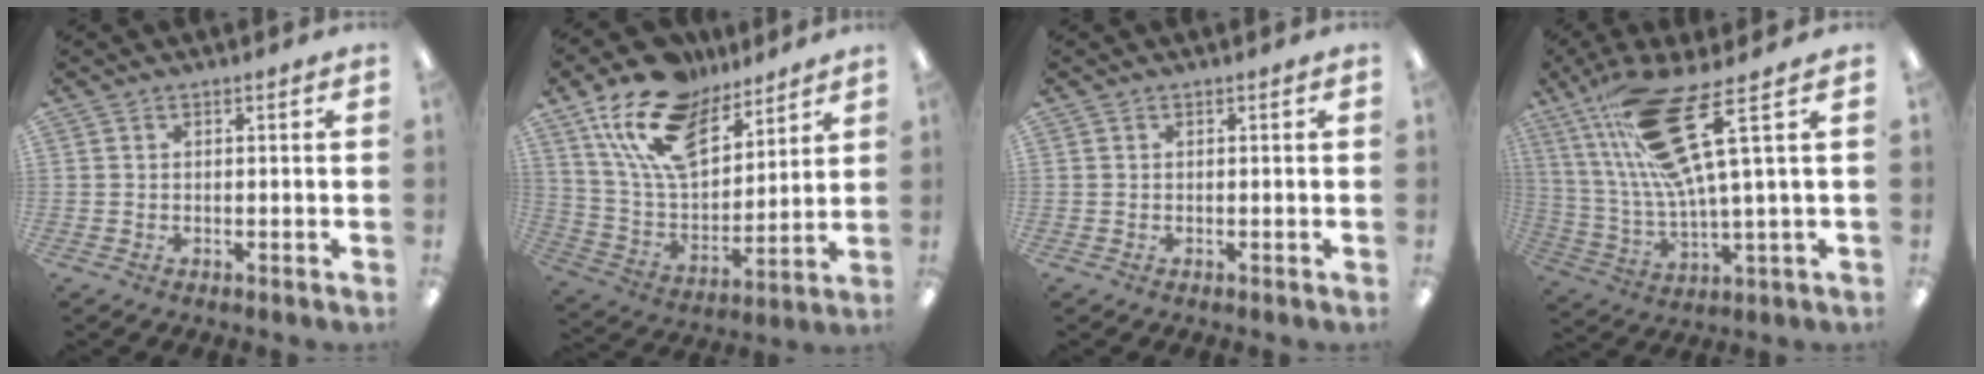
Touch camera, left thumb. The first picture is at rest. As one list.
[{"total": 19.7, "force": [13.1, 10.3, 10.4], "torque": [-0.199, -0.062, 0.241]}, {"total": 0.0}, {"total": 20.9, "force": [9.8, 4.6, 17.8], "torque": [-0.351, -0.028, 0.157]}]